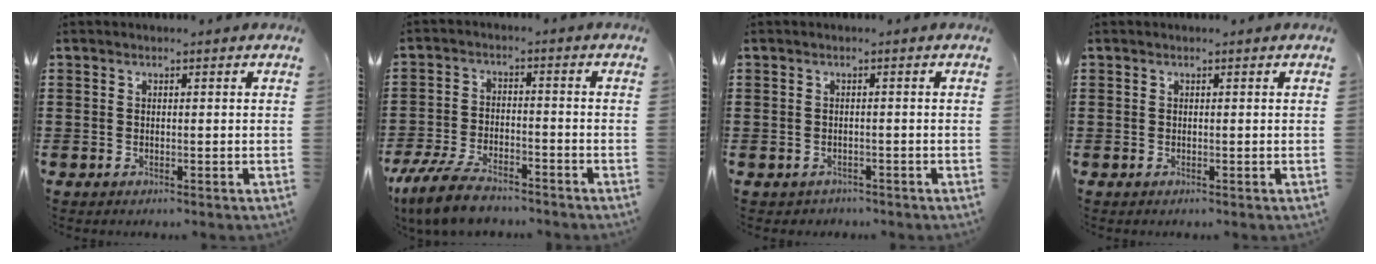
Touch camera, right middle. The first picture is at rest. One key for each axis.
{"total": 7.3, "fx": -5.9, "fy": 2.1, "fz": 3.7, "tx": -0.081, "ty": 0.006, "tz": -0.115}
{"total": 0.7, "fx": -0.6, "fy": 0.4, "fz": -0.1, "tx": -0.001, "ty": 0.003, "tz": -0.016}
{"total": 0.0}